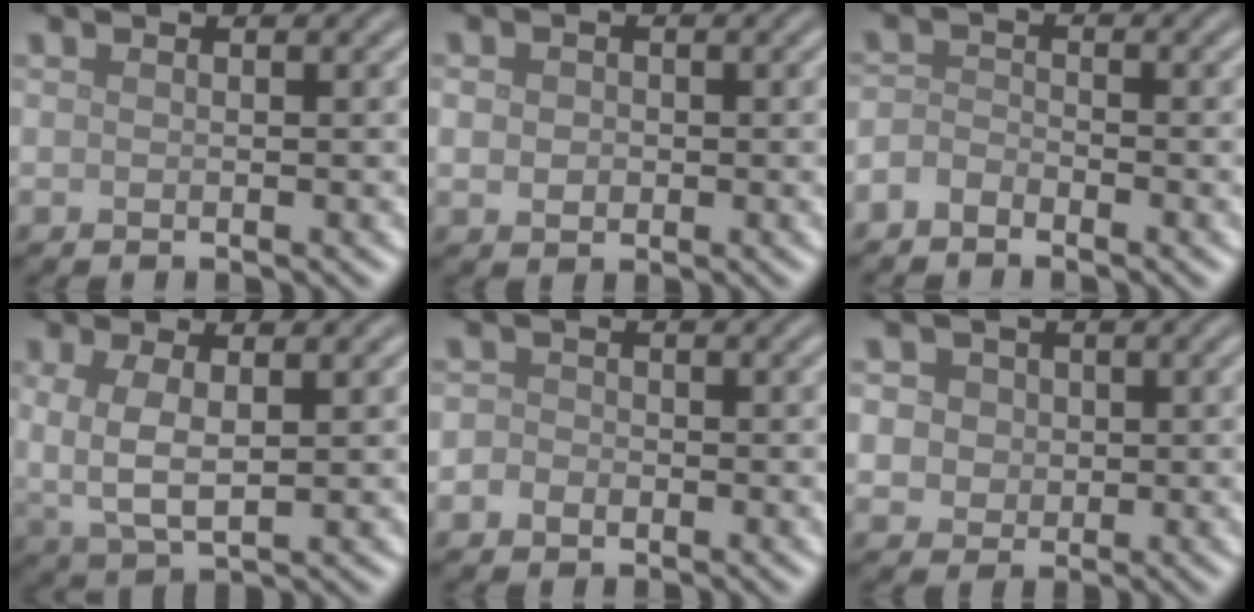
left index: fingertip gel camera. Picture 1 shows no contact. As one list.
[{"total": 2.0, "force": [0.1, 1.7, 1.0], "torque": [-0.015, 0.004, 0.000]}, {"total": 1.7, "force": [-1.3, 0.8, 0.6], "torque": [-0.012, 0.003, -0.033]}, {"total": 4.1, "force": [0.5, 1.9, 3.6], "torque": [-0.082, -0.002, 0.013]}, {"total": 1.8, "force": [-0.5, 1.6, 0.7], "torque": [0.003, 0.005, -0.017]}, {"total": 5.4, "force": [1.9, 4.5, 2.3], "torque": [-0.039, 0.023, 0.016]}]